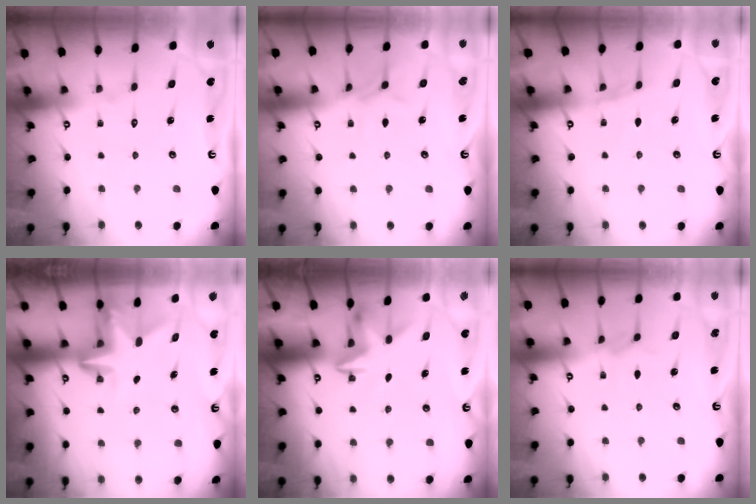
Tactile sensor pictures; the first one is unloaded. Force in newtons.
{"total": 3.9, "press": 3.8, "slide": 0.6}
{"total": 4.7, "press": 4.6, "slide": 0.6}
{"total": 2.9, "press": 2.9, "slide": 0.2}
{"total": 4.1, "press": 4.0, "slide": 0.9}
{"total": 2.6, "press": 2.6, "slide": 0.4}